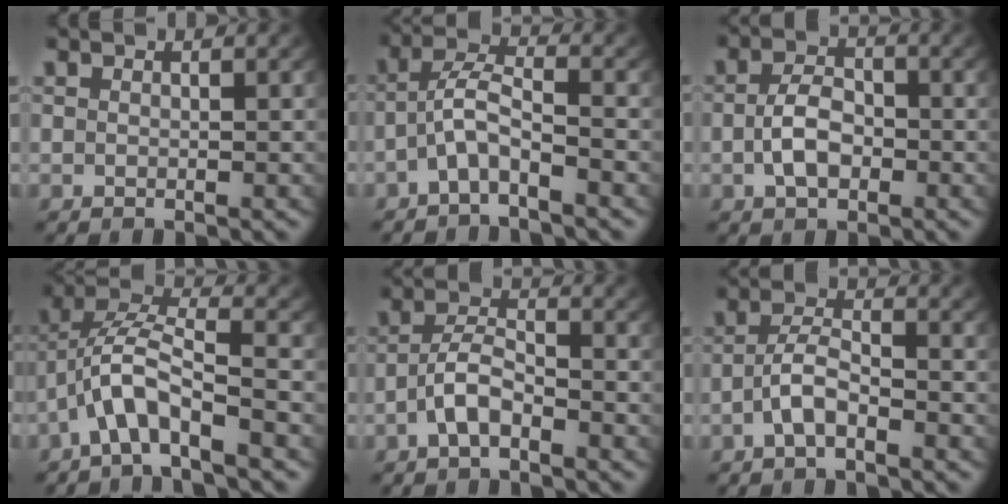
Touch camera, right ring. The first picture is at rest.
{"total": 3.7, "force": [-1.4, 2.1, 2.7], "torque": [-0.054, -0.006, -0.031]}
{"total": 3.4, "force": [-1.2, 1.9, 2.5], "torque": [-0.044, -0.006, -0.015]}
{"total": 6.2, "force": [-0.3, 4.1, 4.6], "torque": [-0.106, -0.007, -0.016]}
{"total": 3.5, "force": [-2.2, 1.7, 2.0], "torque": [-0.034, -0.007, -0.039]}
{"total": 2.9, "force": [-2.0, 1.1, 1.9], "torque": [-0.034, -0.004, -0.035]}